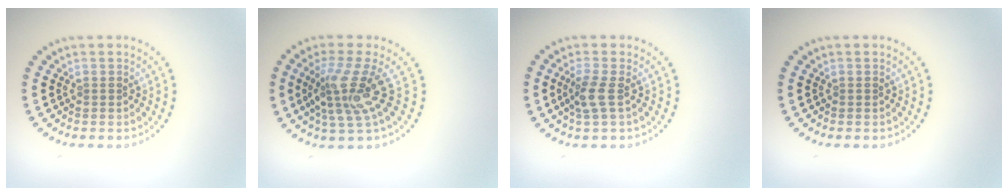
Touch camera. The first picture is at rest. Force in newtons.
{"total": 3.9, "press": 3.0, "slide": 2.5}
{"total": 1.9, "press": 1.6, "slide": 1.1}
{"total": 0.0}